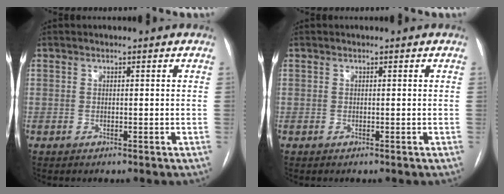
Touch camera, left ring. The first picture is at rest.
{"total": 0.0}